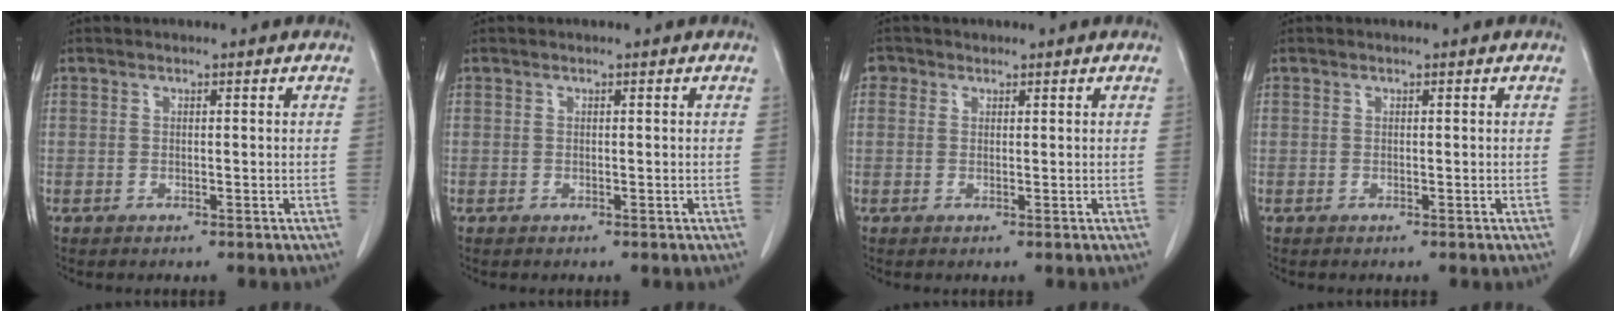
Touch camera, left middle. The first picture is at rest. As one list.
[{"total": 0.0}, {"total": 1.4, "force": [0.7, 1.2, 0.1], "torque": [0.006, 0.005, 0.007]}, {"total": 0.0}]